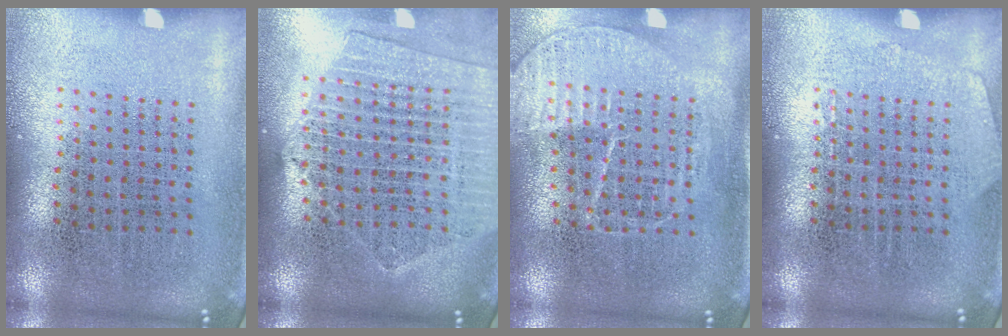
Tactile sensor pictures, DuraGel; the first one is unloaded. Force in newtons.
{"total": 2.0, "press": 1.9, "slide": 0.8}
{"total": 1.3, "press": 1.3, "slide": 0.2}
{"total": 0.9, "press": 0.9, "slide": 0.0}